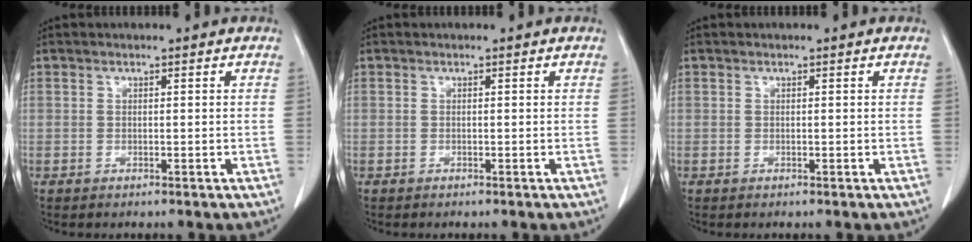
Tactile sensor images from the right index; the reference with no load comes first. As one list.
[{"total": 0.0}, {"total": 0.0}]